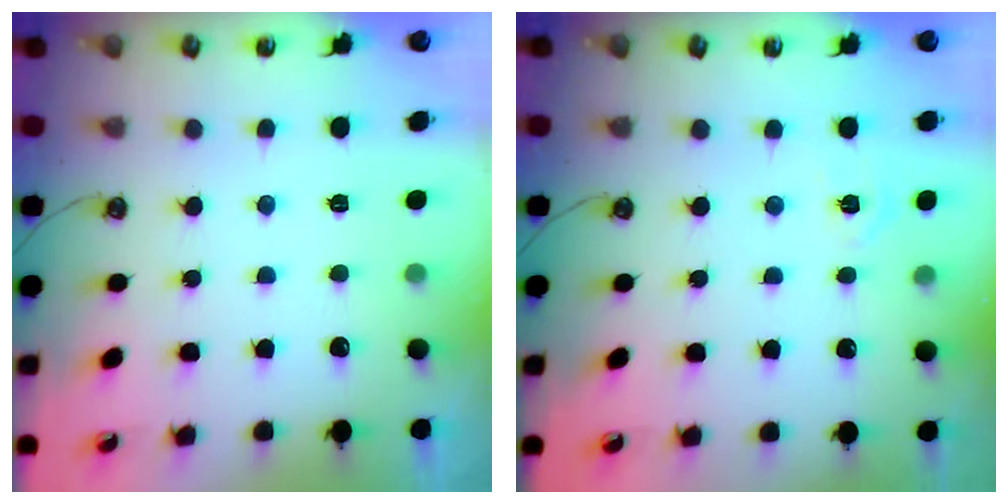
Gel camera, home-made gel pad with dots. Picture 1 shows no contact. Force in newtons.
{"total": 5.1, "press": 5.0, "slide": 0.5}